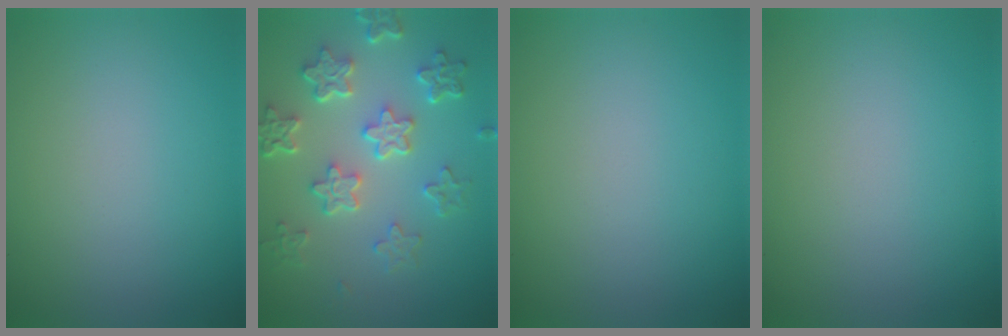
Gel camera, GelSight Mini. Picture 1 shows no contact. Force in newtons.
{"total": 5.9, "press": 4.4, "slide": 3.8}
{"total": 0.0}
{"total": 0.0}